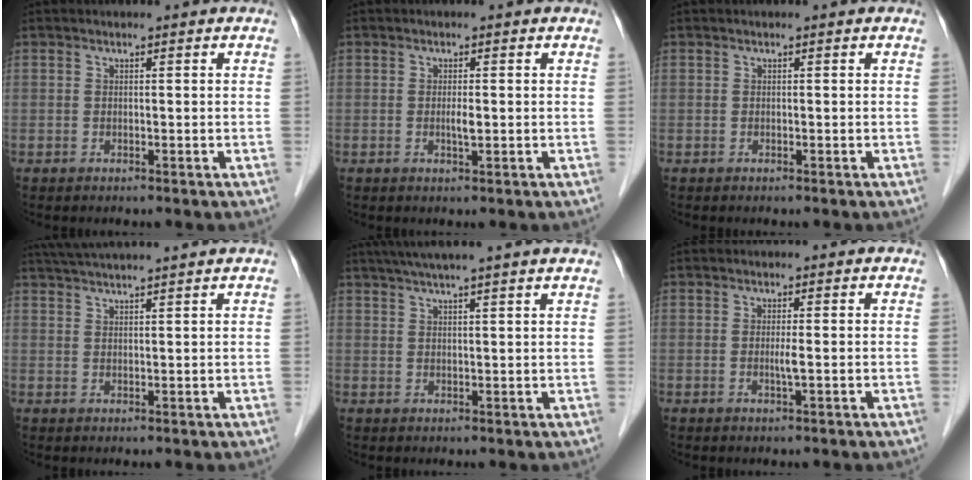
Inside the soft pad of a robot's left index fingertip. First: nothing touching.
{"total": 1.4, "force": [-0.1, 0.2, 1.4], "torque": [-0.026, -0.001, -0.001]}
{"total": 0.0}
{"total": 9.2, "force": [8.2, -1.0, 3.9], "torque": [-0.068, 0.035, 0.121]}
{"total": 10.5, "force": [8.8, -0.8, 5.8], "torque": [-0.090, 0.033, 0.110]}
{"total": 1.3, "force": [-0.1, -0.3, 1.3], "torque": [-0.026, -0.002, -0.003]}